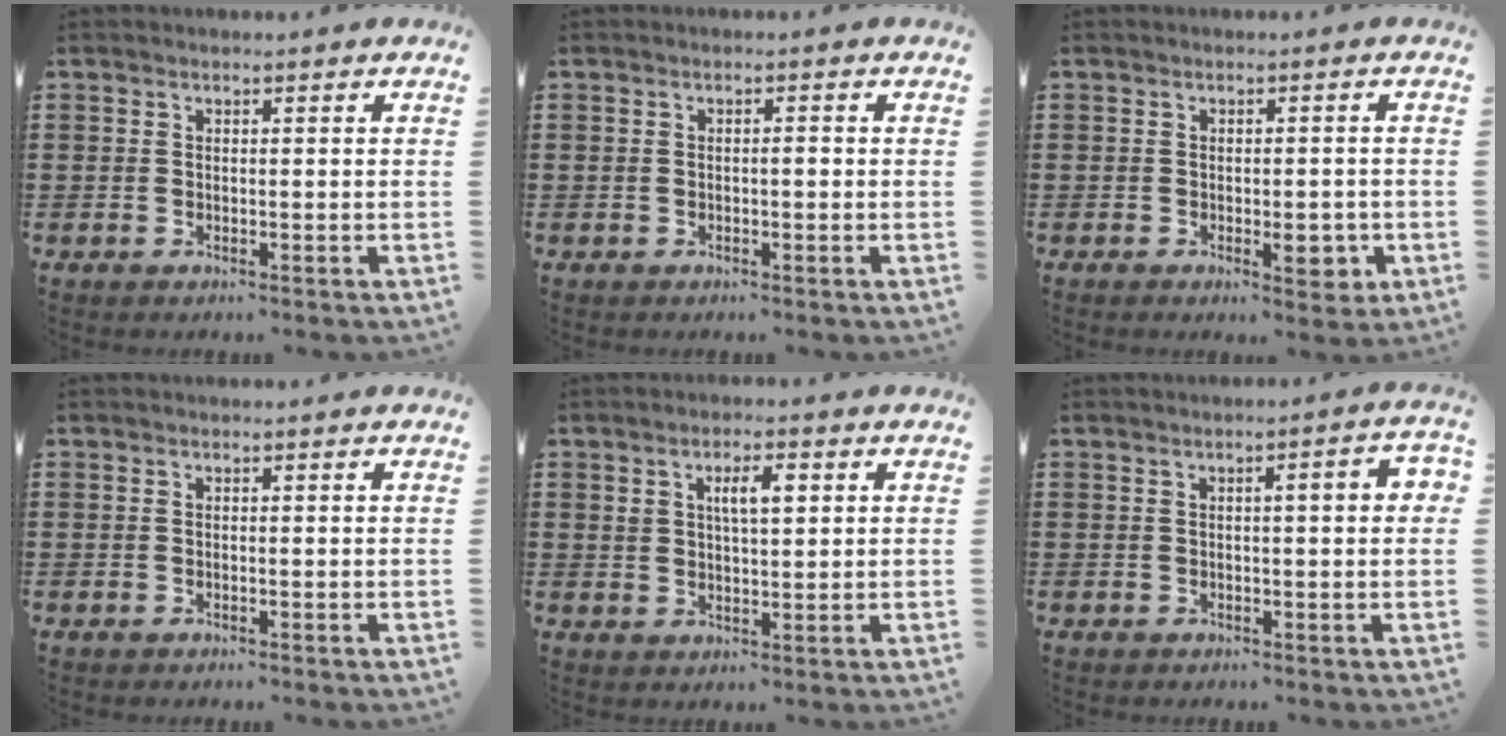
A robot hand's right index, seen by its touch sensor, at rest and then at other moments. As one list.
[{"total": 0.9, "force": [-0.1, 0.3, 0.9], "torque": [-0.017, -0.002, -0.002]}, {"total": 4.1, "force": [-1.6, 1.7, 3.4], "torque": [-0.054, 0.003, -0.025]}, {"total": 0.0}, {"total": 4.2, "force": [1.5, 1.6, 3.6], "torque": [-0.068, 0.008, 0.021]}, {"total": 3.1, "force": [0.4, 0.4, 3.1], "torque": [-0.047, 0.002, 0.002]}]